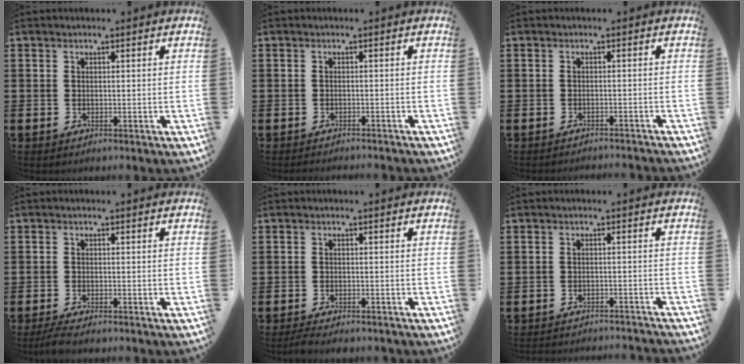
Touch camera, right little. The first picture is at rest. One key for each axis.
{"total": 0.9, "fx": -0.9, "fy": -0.1, "fz": 0.0, "tx": 0.006, "ty": -0.004, "tz": -0.021}
{"total": 1.0, "fx": -1.0, "fy": -0.2, "fz": -0.1, "tx": 0.000, "ty": 0.002, "tz": -0.020}
{"total": 1.7, "fx": -1.4, "fy": 0.2, "fz": 1.0, "tx": -0.017, "ty": 0.003, "tz": -0.028}
{"total": 1.7, "fx": -1.5, "fy": 0.2, "fz": 0.6, "tx": -0.012, "ty": 0.004, "tz": -0.031}
{"total": 1.8, "fx": -1.8, "fy": -0.2, "fz": -0.1, "tx": -0.002, "ty": 0.004, "tz": -0.038}